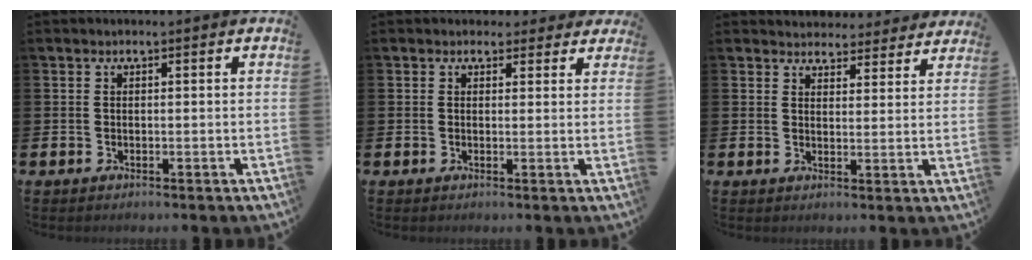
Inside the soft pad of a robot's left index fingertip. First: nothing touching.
{"total": 2.1, "force": [1.7, 1.3, 0.0], "torque": [0.012, -0.004, 0.026]}
{"total": 4.0, "force": [3.8, 1.2, -0.2], "torque": [0.001, -0.028, 0.067]}